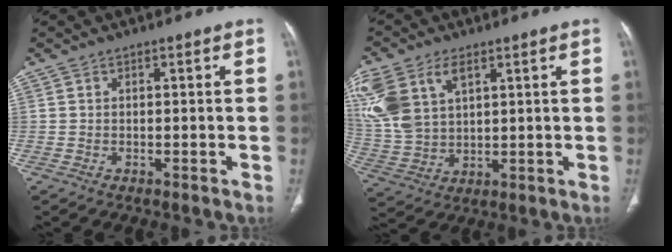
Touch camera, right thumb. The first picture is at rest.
{"total": 15.8, "force": [6.6, 9.8, 10.6], "torque": [-0.248, -0.007, 0.139]}